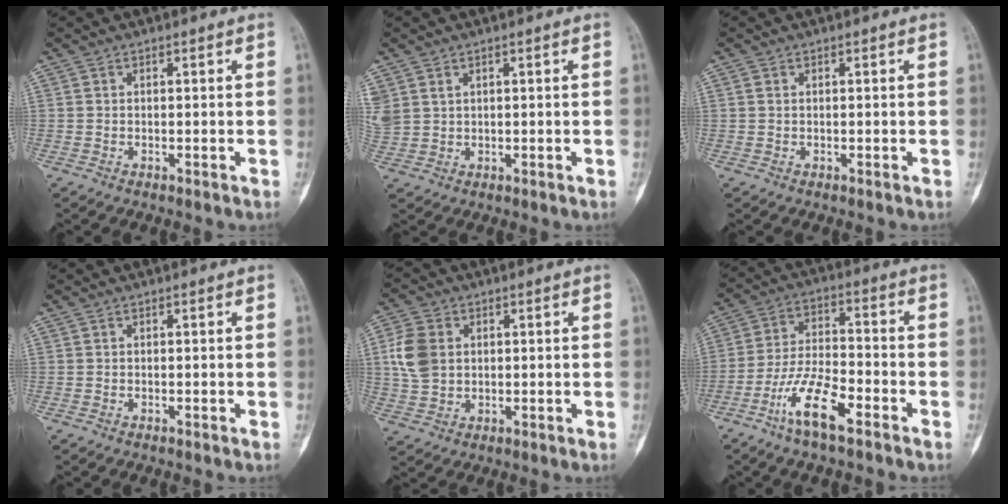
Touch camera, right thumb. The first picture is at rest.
{"total": 5.4, "force": [2.5, 4.1, 2.4], "torque": [-0.068, 0.005, 0.065]}
{"total": 0.6, "force": [0.2, 0.5, 0.4], "torque": [-0.008, 0.002, 0.003]}
{"total": 0.0}
{"total": 8.0, "force": [1.4, 6.1, 5.0], "torque": [-0.101, 0.002, 0.029]}
{"total": 10.8, "force": [-6.4, 3.2, 8.2], "torque": [-0.167, 0.035, -0.123]}